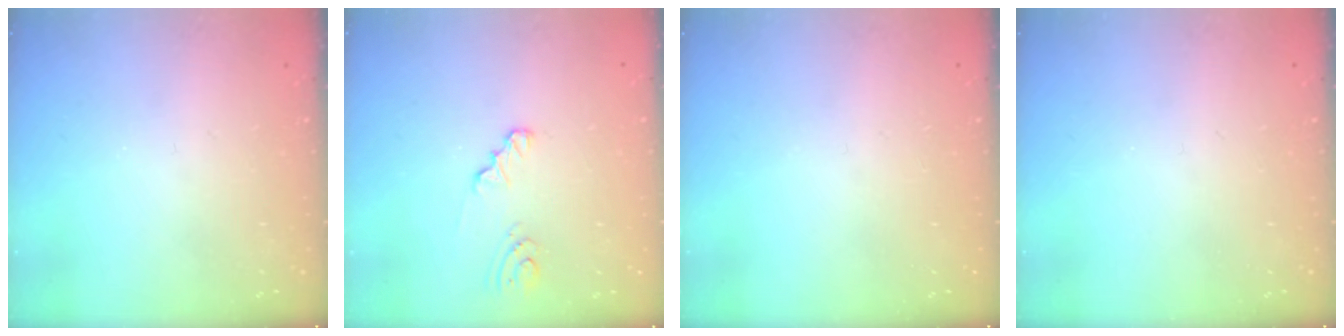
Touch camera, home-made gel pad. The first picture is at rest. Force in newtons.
{"total": 3.2, "press": 3.2, "slide": 0.3}
{"total": 0.0}
{"total": 0.0}